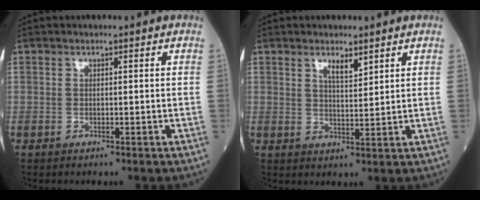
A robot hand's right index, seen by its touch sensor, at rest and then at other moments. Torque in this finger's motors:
{"motor_torque": [0.36, 0.30, 0.21, 0.06]}